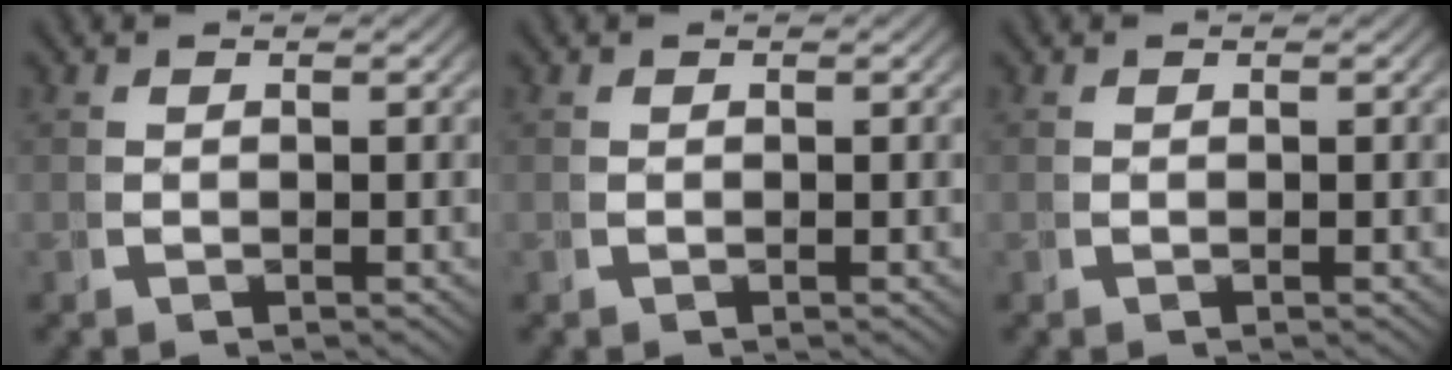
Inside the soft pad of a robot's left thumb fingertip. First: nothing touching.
{"total": 0.0}
{"total": 0.0}